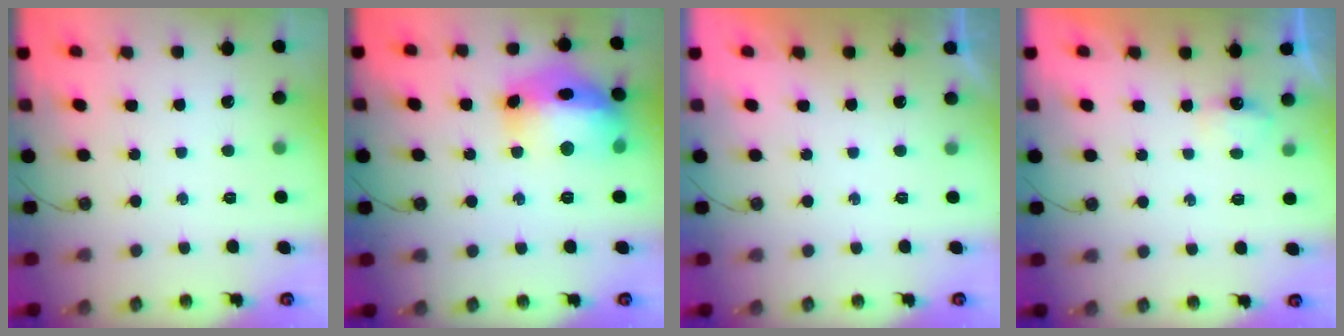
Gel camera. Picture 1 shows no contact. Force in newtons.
{"total": 19.2, "press": 19.0, "slide": 2.5}
{"total": 0.0}
{"total": 3.8, "press": 3.8, "slide": 0.6}